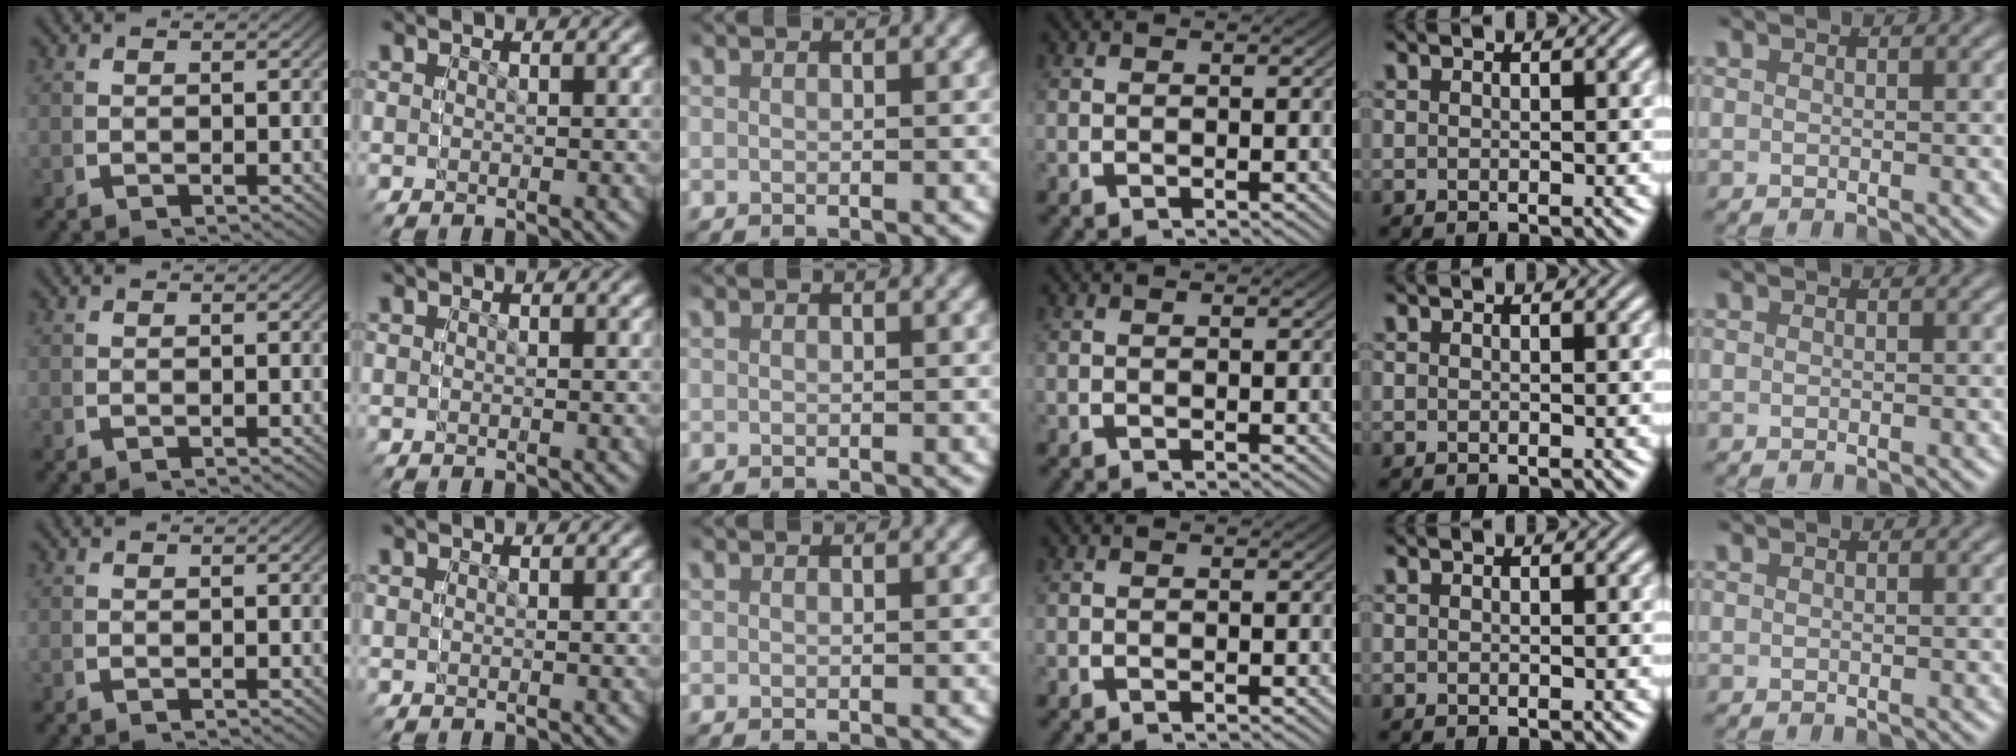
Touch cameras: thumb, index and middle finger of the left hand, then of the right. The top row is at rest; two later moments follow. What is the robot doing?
{"motion": "grasp_and_lifting", "object": "bottle"}